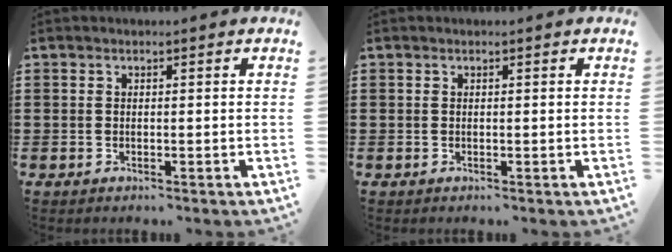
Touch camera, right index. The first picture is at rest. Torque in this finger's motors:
{"motor_torque": [-0.02, 0.02, 0.00, 0.00]}